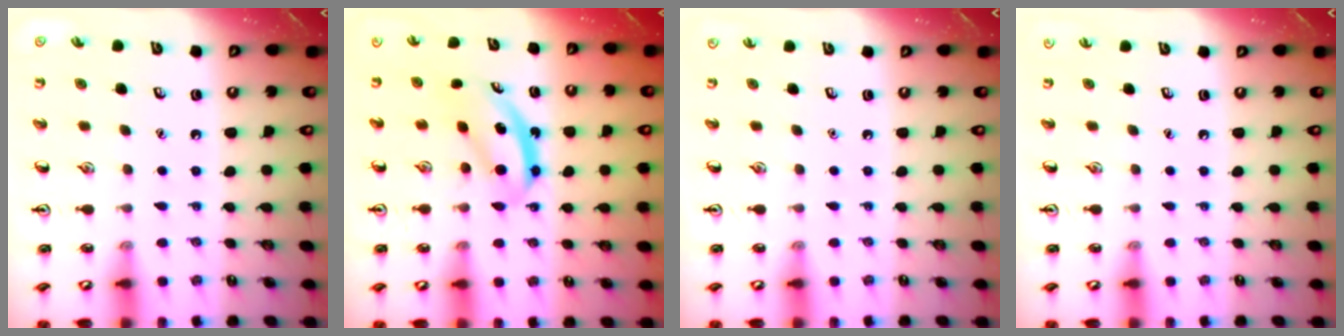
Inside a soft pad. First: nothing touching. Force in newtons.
{"total": 5.9, "press": 5.8, "slide": 0.8}
{"total": 0.0}
{"total": 0.0}